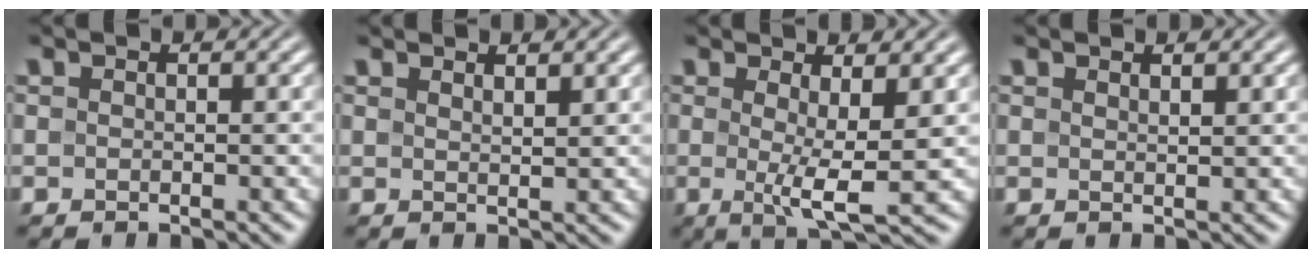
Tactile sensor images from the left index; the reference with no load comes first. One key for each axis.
{"total": 1.3, "fx": 1.3, "fy": 0.2, "fz": 0.4, "tx": -0.002, "ty": 0.002, "tz": 0.020}
{"total": 4.4, "fx": 0.4, "fy": 0.8, "fz": 4.3, "tx": -0.067, "ty": -0.014, "tz": 0.007}
{"total": 0.9, "fx": 0.9, "fy": 0.1, "fz": 0.2, "tx": 0.001, "ty": 0.001, "tz": 0.014}